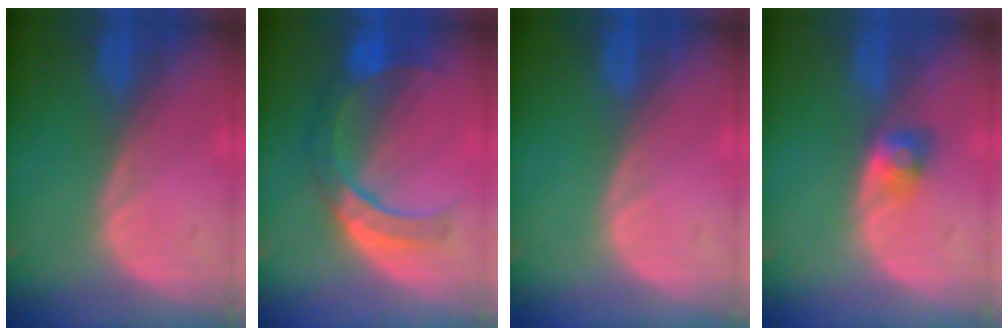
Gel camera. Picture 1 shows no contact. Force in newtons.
{"total": 7.0, "press": 7.0, "slide": 0.9}
{"total": 0.0}
{"total": 2.8, "press": 2.6, "slide": 1.2}